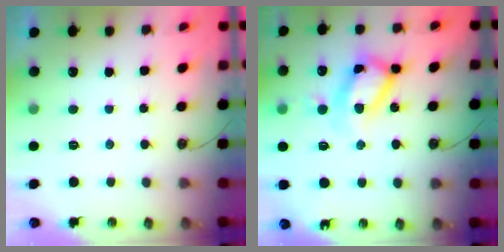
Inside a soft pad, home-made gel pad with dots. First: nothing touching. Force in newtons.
{"total": 16.2, "press": 16.1, "slide": 1.9}